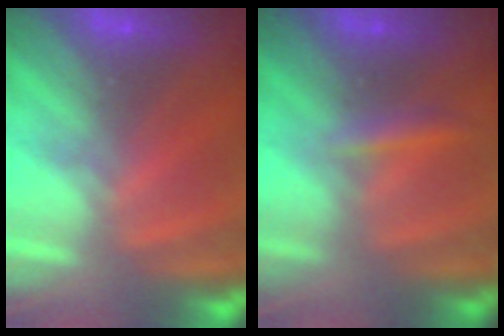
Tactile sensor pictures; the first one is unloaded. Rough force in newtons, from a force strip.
{"total": 2.4}